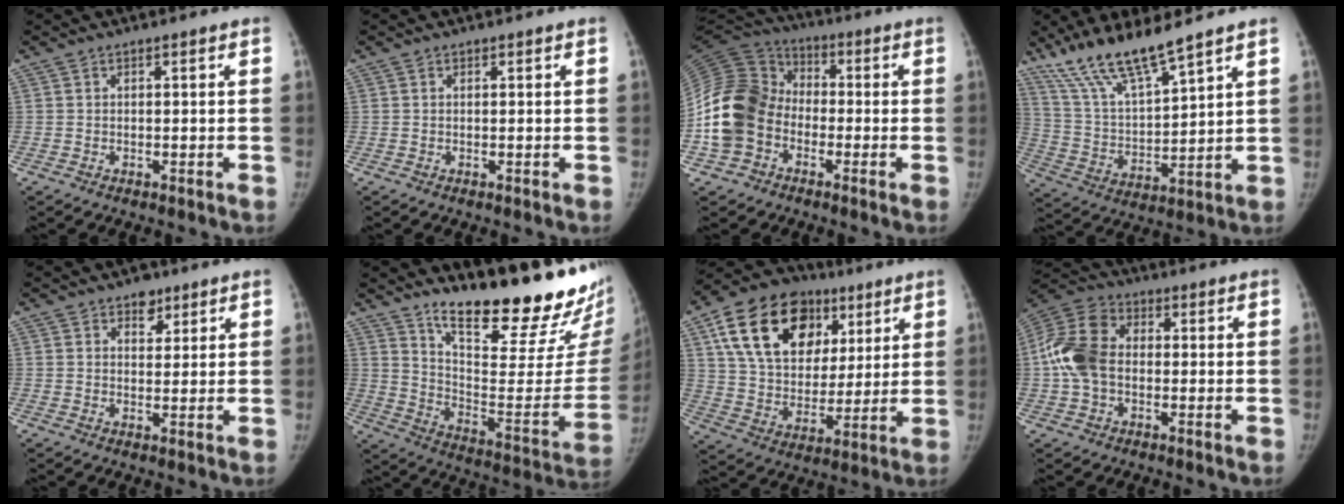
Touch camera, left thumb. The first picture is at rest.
{"total": 0.0}
{"total": 16.0, "force": [-3.9, 12.6, 9.1], "torque": [-0.182, 0.046, -0.086]}
{"total": 14.1, "force": [11.1, 2.1, 8.4], "torque": [-0.152, -0.056, 0.224]}
{"total": 3.9, "force": [2.5, 2.5, 1.6], "torque": [0.002, -0.014, 0.037]}
{"total": 27.2, "force": [21.2, 5.5, 16.2], "torque": [-0.209, -0.155, 0.307]}
{"total": 23.9, "force": [10.1, 16.4, 14.1], "torque": [-0.219, 0.002, 0.171]}
{"total": 12.6, "force": [-0.2, 8.9, 8.9], "torque": [-0.185, 0.034, -0.013]}